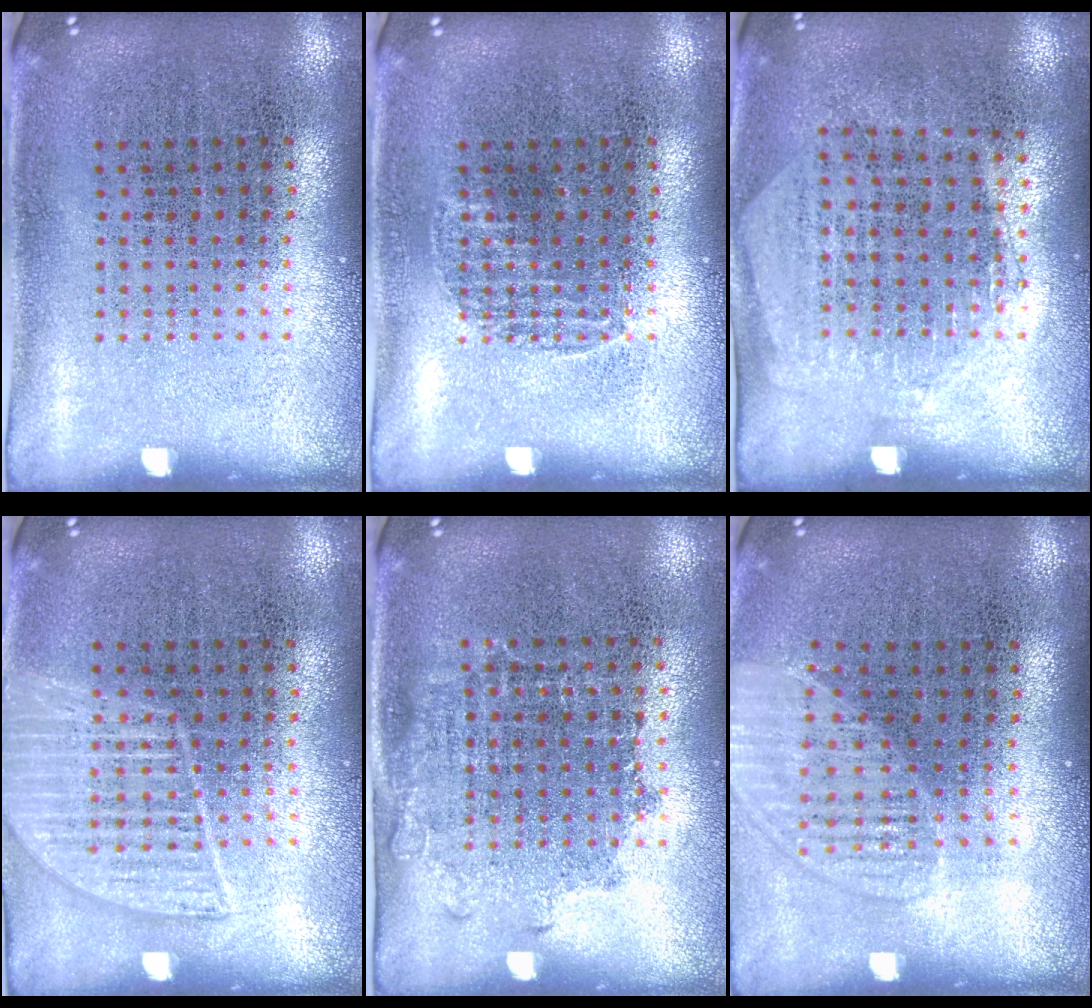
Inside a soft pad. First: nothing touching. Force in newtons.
{"total": 0.6, "press": 0.6, "slide": 0.1}
{"total": 1.3, "press": 1.1, "slide": 0.7}
{"total": 1.4, "press": 1.3, "slide": 0.6}
{"total": 1.1, "press": 0.9, "slide": 0.6}
{"total": 1.3, "press": 1.3, "slide": 0.2}